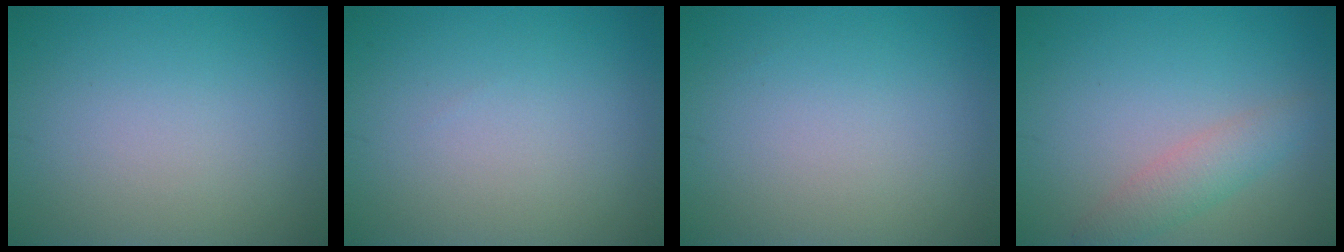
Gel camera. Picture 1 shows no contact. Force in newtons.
{"total": 0.0}
{"total": 0.0}
{"total": 2.6, "press": 2.6, "slide": 0.1}